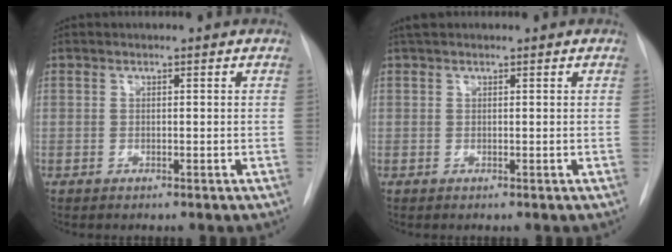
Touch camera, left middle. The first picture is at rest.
{"total": 1.5, "force": [1.2, 0.6, 0.7], "torque": [-0.016, 0.019, 0.023]}